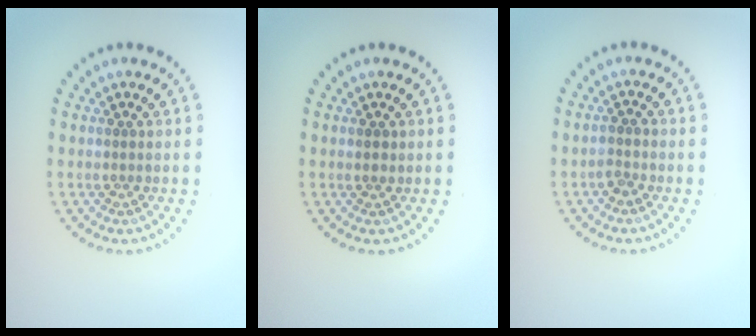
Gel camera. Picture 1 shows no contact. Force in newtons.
{"total": 0.8, "press": 0.7, "slide": 0.4}
{"total": 1.2, "press": 1.0, "slide": 0.7}